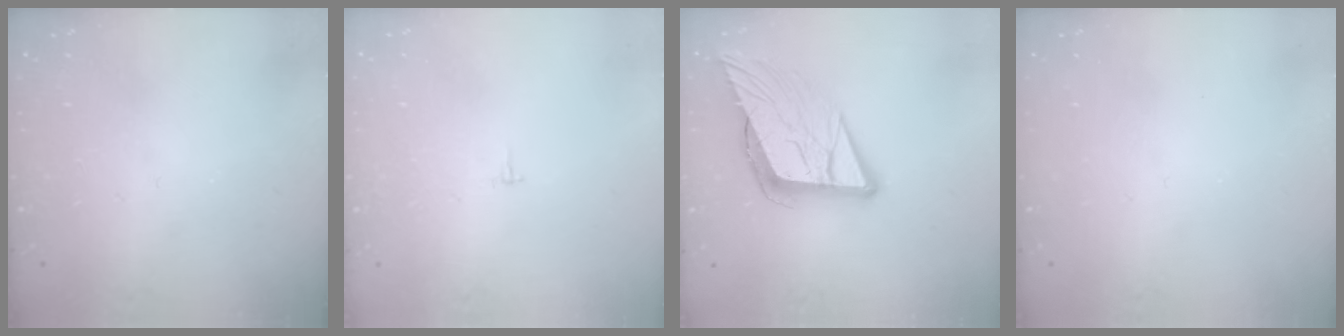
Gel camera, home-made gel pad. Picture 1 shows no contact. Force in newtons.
{"total": 1.8, "press": 1.8, "slide": 0.1}
{"total": 13.5, "press": 12.9, "slide": 3.8}
{"total": 0.0}